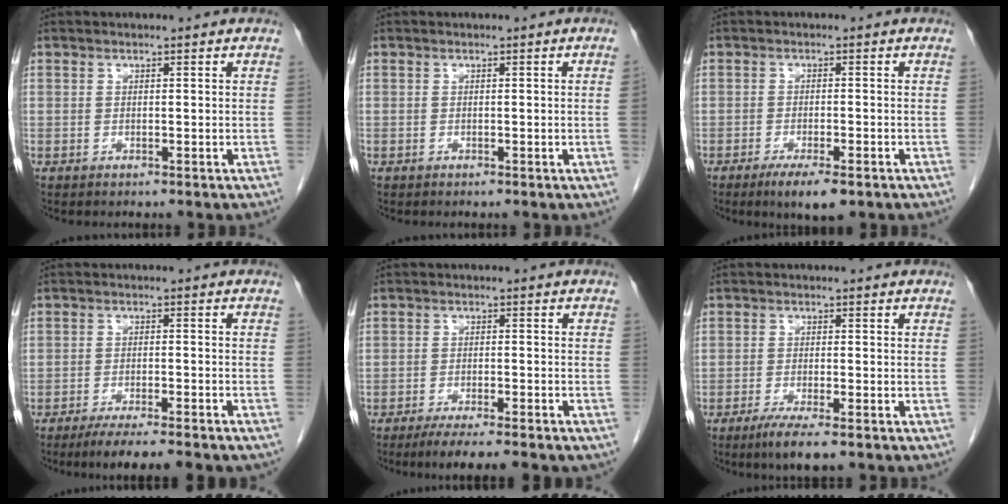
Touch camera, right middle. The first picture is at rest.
{"total": 0.7, "force": [0.0, -0.3, 0.6], "torque": [0.000, 0.001, -0.002]}
{"total": 5.5, "force": [-3.4, 1.1, 4.1], "torque": [-0.067, -0.010, -0.050]}
{"total": 9.6, "force": [-7.9, 0.7, 5.4], "torque": [-0.065, -0.015, -0.113]}
{"total": 8.2, "force": [-6.6, 0.4, 4.9], "torque": [-0.058, -0.014, -0.094]}
{"total": 5.2, "force": [-3.5, 0.5, 3.8], "torque": [-0.065, -0.014, -0.056]}